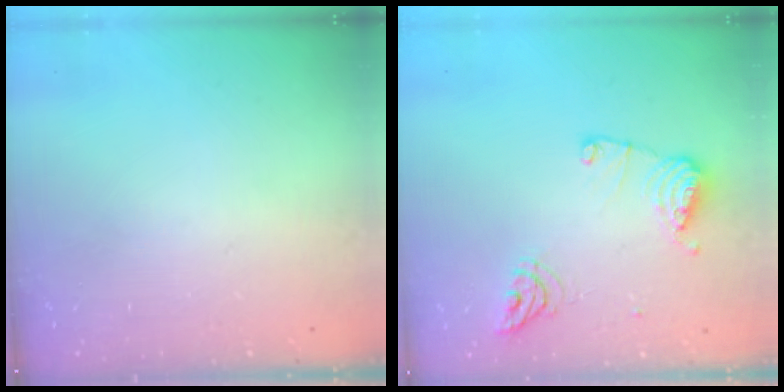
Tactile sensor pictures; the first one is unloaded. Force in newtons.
{"total": 11.3, "press": 11.2, "slide": 0.9}